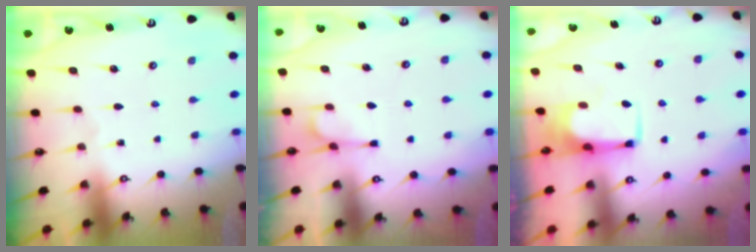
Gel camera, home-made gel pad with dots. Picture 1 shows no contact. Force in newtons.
{"total": 1.3, "press": 0.2, "slide": 1.3}
{"total": 5.4, "press": 5.4, "slide": 0.5}